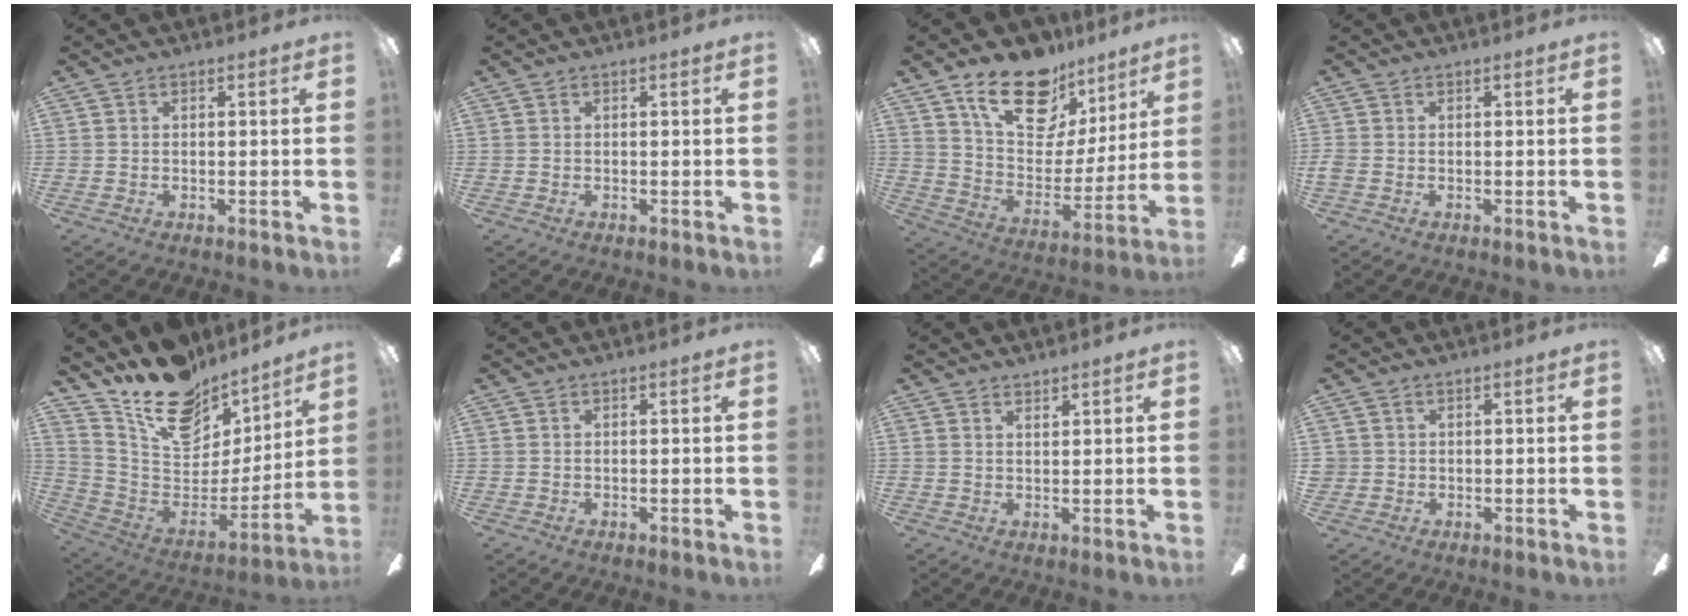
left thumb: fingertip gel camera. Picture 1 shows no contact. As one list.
[{"total": 0.0}, {"total": 20.9, "force": [13.9, 11.4, 10.7], "torque": [-0.171, -0.080, 0.247]}, {"total": 1.0, "force": [-0.2, 0.9, 0.5], "torque": [-0.008, 0.003, -0.004]}, {"total": 18.5, "force": [14.2, 9.6, 6.8], "torque": [-0.129, -0.105, 0.258]}, {"total": 0.0}, {"total": 1.7, "force": [1.7, 0.2, 0.0], "torque": [-0.002, -0.004, 0.032]}, {"total": 1.5, "force": [0.5, 1.4, 0.1], "torque": [-0.004, 0.003, 0.008]}]